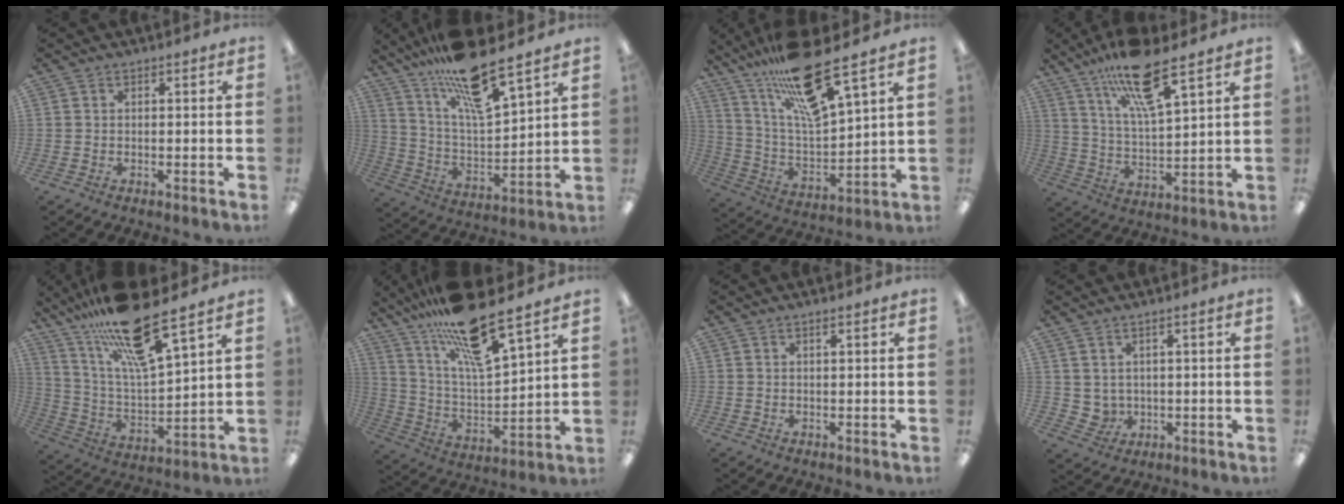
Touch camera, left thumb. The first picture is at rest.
{"total": 17.3, "force": [13.6, 3.3, 10.1], "torque": [-0.182, -0.089, 0.229]}
{"total": 19.9, "force": [14.8, 4.1, 12.6], "torque": [-0.236, -0.083, 0.249]}
{"total": 15.2, "force": [10.4, 3.9, 10.4], "torque": [-0.184, -0.046, 0.174]}
{"total": 19.9, "force": [15.3, 3.8, 12.2], "torque": [-0.222, -0.094, 0.255]}
{"total": 20.0, "force": [15.4, 4.1, 12.1], "torque": [-0.220, -0.096, 0.258]}
{"total": 0.9, "force": [0.6, 0.1, 0.6], "torque": [-0.013, 0.000, 0.011]}
{"total": 3.1, "force": [1.9, 2.4, 0.4], "torque": [-0.017, -0.010, 0.037]}